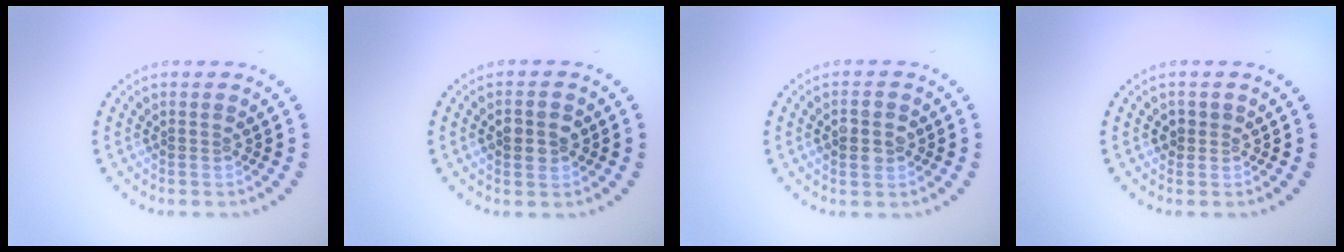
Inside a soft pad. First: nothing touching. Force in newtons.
{"total": 2.9, "press": 2.9, "slide": 0.1}
{"total": 2.8, "press": 2.8, "slide": 0.2}
{"total": 1.2, "press": 1.0, "slide": 0.7}